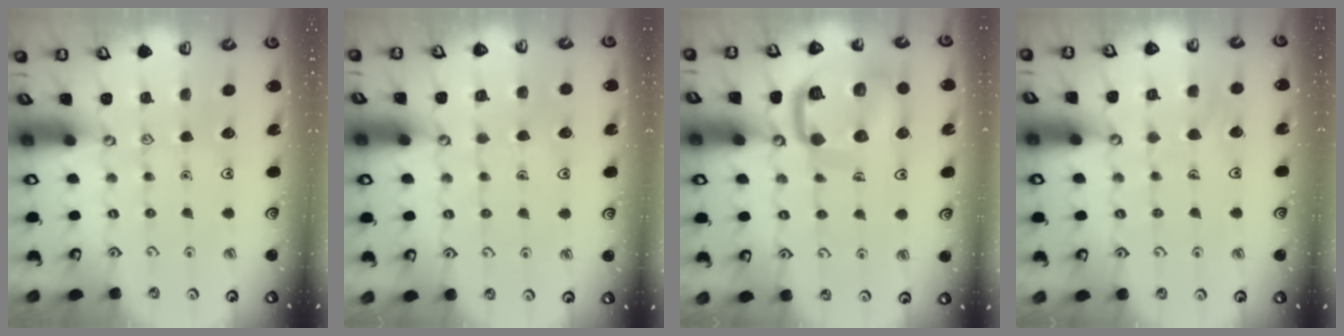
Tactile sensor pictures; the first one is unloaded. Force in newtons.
{"total": 3.9, "press": 3.9, "slide": 0.2}
{"total": 15.9, "press": 15.9, "slide": 1.6}
{"total": 5.6, "press": 5.6, "slide": 0.2}